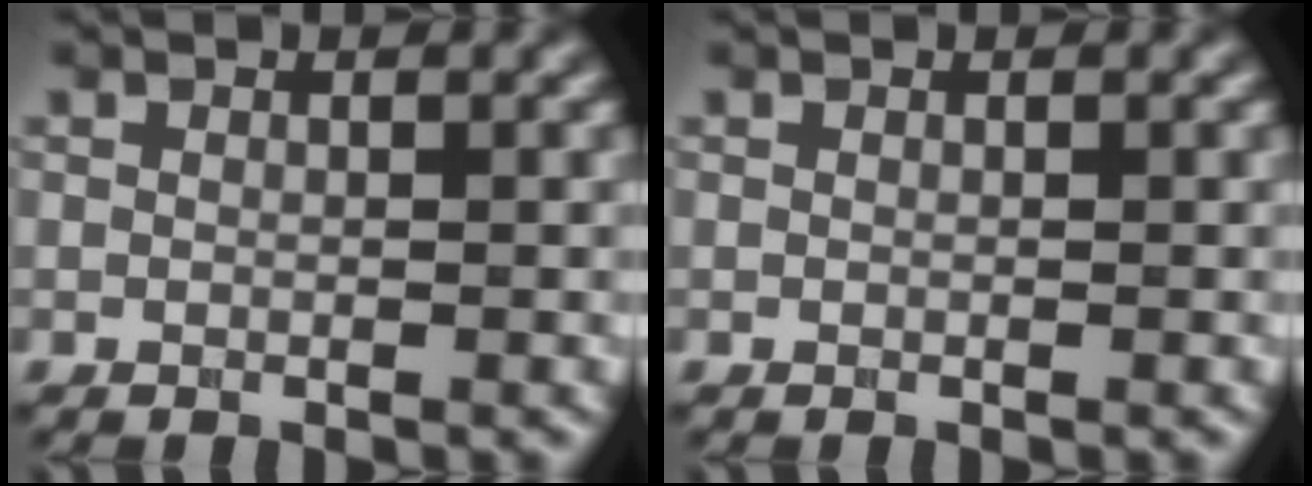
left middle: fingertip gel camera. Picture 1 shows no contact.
{"total": 0.0}